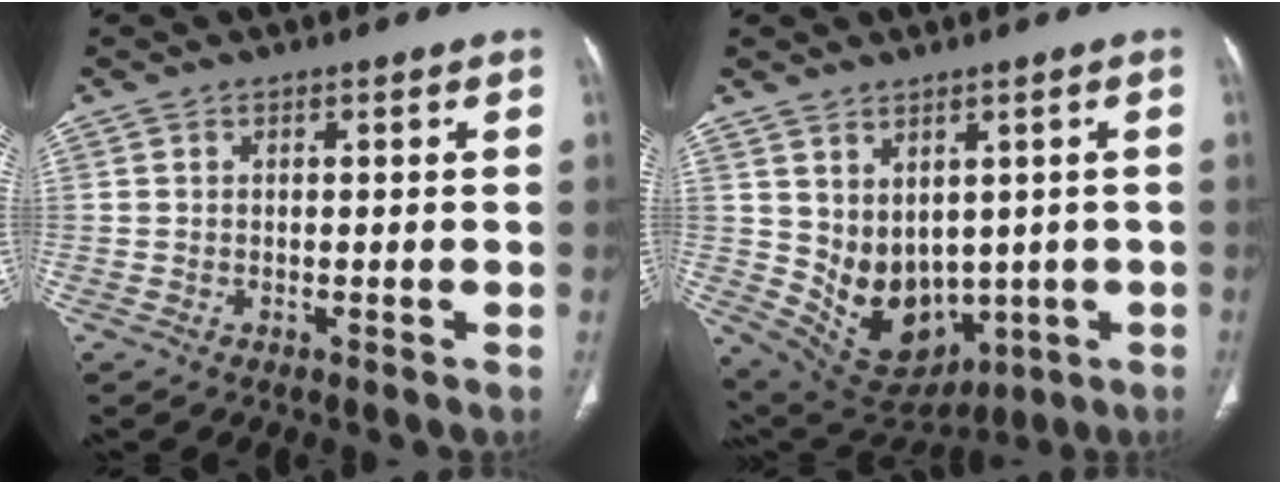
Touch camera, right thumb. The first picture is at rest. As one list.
[{"total": 12.7, "force": [-0.2, 9.6, 8.4], "torque": [-0.105, -0.007, 0.044]}]